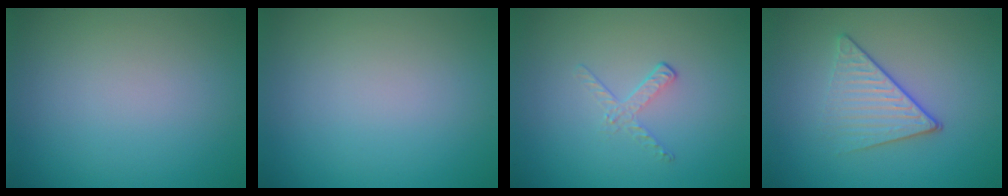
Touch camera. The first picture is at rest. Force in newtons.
{"total": 0.0}
{"total": 1.2, "press": 0.4, "slide": 1.2}
{"total": 3.8, "press": 2.8, "slide": 2.5}